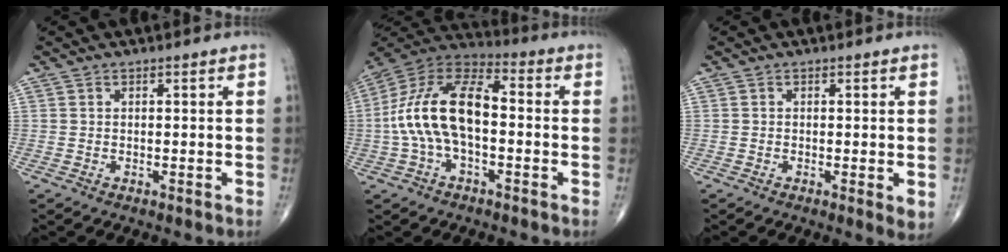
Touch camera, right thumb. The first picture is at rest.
{"total": 16.5, "force": [-1.1, 8.4, 14.1], "torque": [-0.277, 0.045, -0.030]}
{"total": 2.1, "force": [-0.3, 0.5, 2.1], "torque": [-0.033, -0.008, -0.009]}